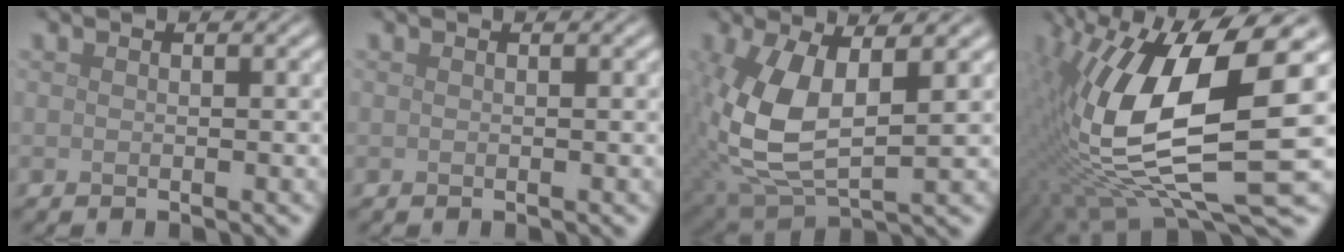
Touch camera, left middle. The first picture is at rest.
{"total": 0.0}
{"total": 8.5, "force": [0.6, 4.1, 7.4], "torque": [-0.175, -0.004, 0.015]}
{"total": 14.5, "force": [0.5, 5.1, 13.6], "torque": [-0.284, -0.014, 0.013]}